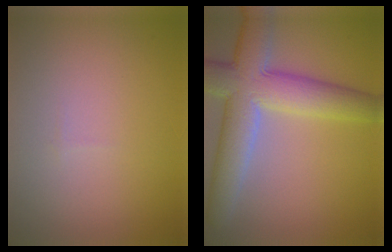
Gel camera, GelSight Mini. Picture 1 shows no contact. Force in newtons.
{"total": 8.7, "press": 8.6, "slide": 0.5}